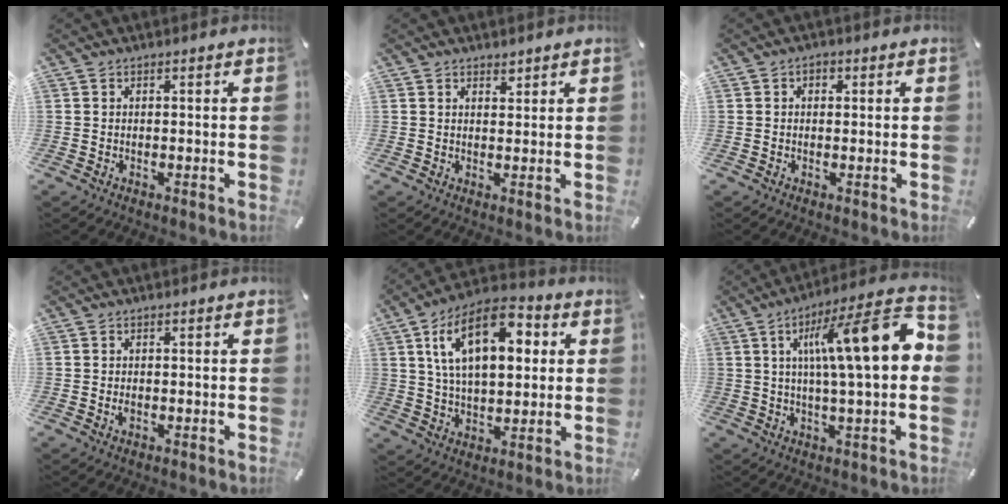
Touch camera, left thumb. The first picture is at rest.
{"total": 1.7, "force": [1.3, 1.0, 0.3], "torque": [0.001, -0.004, 0.023]}
{"total": 1.5, "force": [0.2, 1.1, 1.0], "torque": [-0.011, 0.004, 0.001]}
{"total": 1.2, "force": [-0.2, 0.7, 1.0], "torque": [-0.019, 0.000, -0.005]}
{"total": 18.0, "force": [6.4, 10.0, 13.5], "torque": [-0.247, -0.003, 0.104]}
{"total": 18.0, "force": [4.0, 3.0, 17.3], "torque": [-0.278, -0.008, 0.048]}